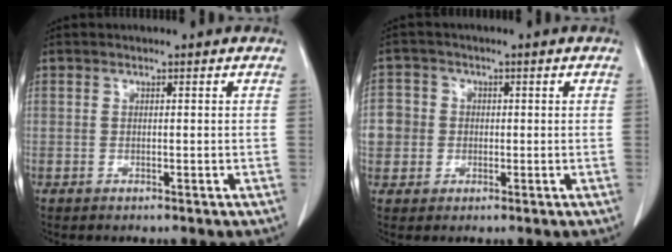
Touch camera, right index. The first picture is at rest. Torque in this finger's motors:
{"motor_torque": [0.20, -0.07, 0.11, 0.02]}